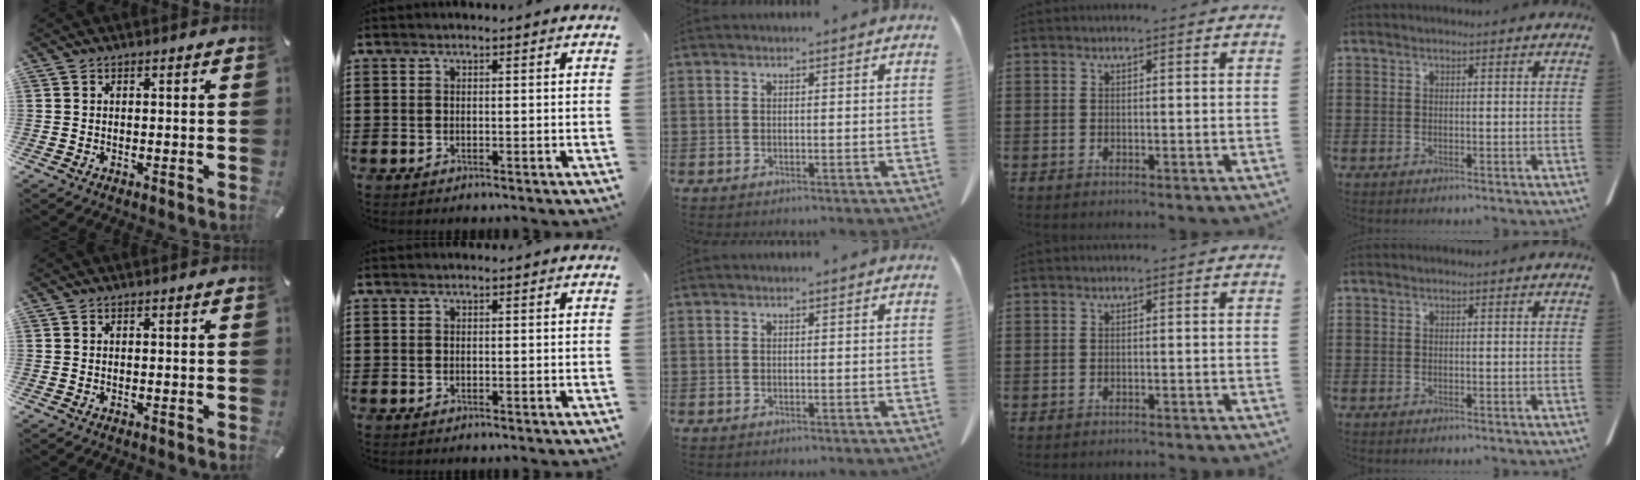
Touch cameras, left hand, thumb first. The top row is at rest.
{"ring": {"total": 0.8, "force": [-0.8, 0.0, 0.1], "torque": [-0.005, -0.001, -0.015]}}